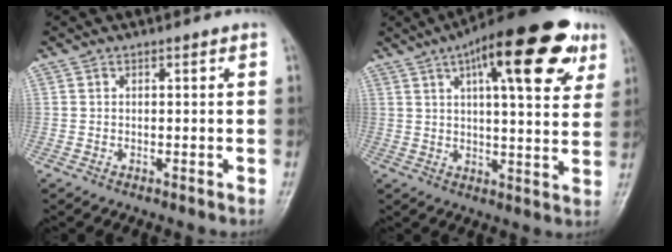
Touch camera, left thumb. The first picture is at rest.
{"total": 21.2, "force": [10.0, 6.8, 17.4], "torque": [-0.229, -0.007, 0.138]}